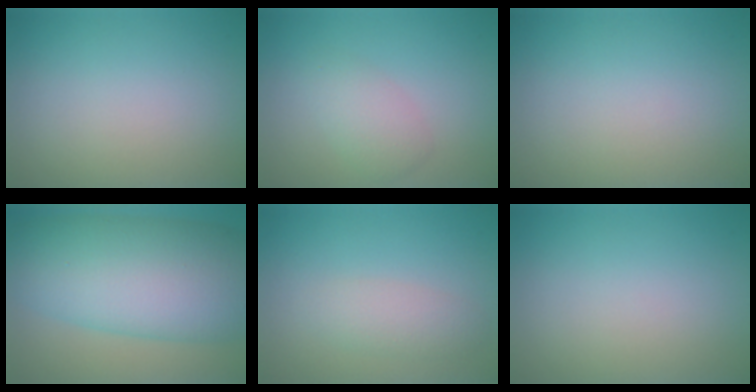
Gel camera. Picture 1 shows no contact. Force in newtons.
{"total": 2.5, "press": 2.5, "slide": 0.1}
{"total": 0.0}
{"total": 13.4, "press": 13.4, "slide": 0.2}
{"total": 2.3, "press": 2.3, "slide": 0.1}
{"total": 0.0}